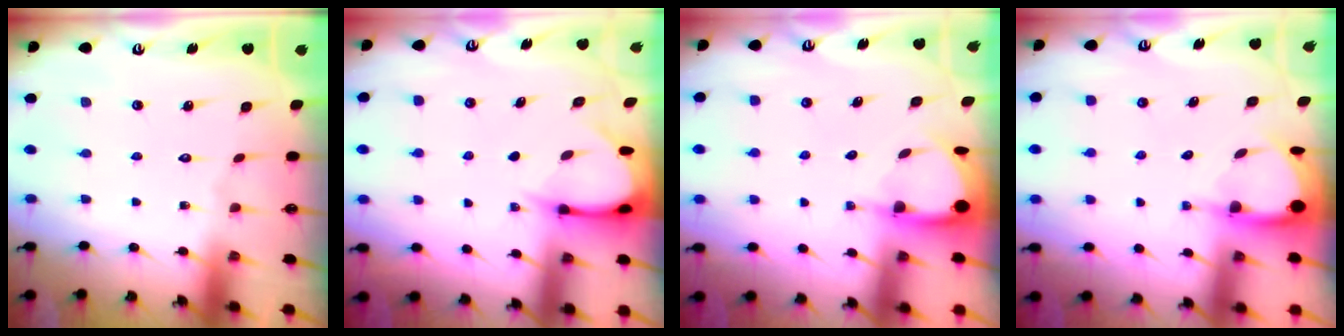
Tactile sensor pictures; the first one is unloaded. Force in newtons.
{"total": 3.7, "press": 3.7, "slide": 0.3}
{"total": 3.4, "press": 3.4, "slide": 0.2}
{"total": 3.4, "press": 3.4, "slide": 0.2}